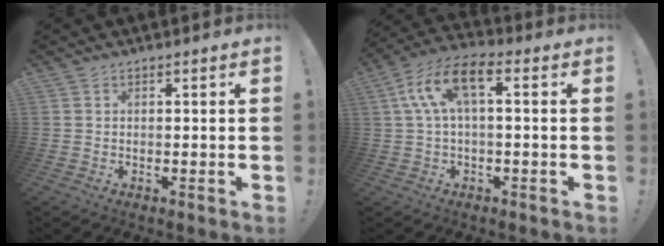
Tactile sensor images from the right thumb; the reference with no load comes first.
{"total": 11.0, "force": [2.3, 4.7, 9.7], "torque": [-0.194, 0.002, 0.043]}